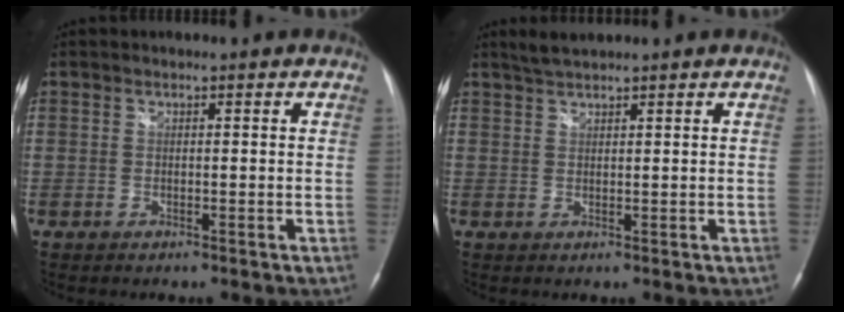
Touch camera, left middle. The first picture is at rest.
{"total": 2.3, "force": [2.1, 0.0, 0.8], "torque": [-0.022, 0.006, 0.043]}